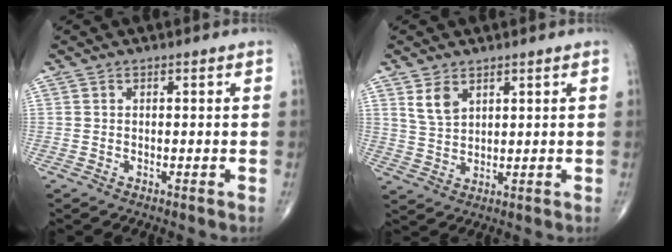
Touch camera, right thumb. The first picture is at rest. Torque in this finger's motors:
{"motor_torque": [-0.72, 0.73, 0.03, 0.02, 0.03]}